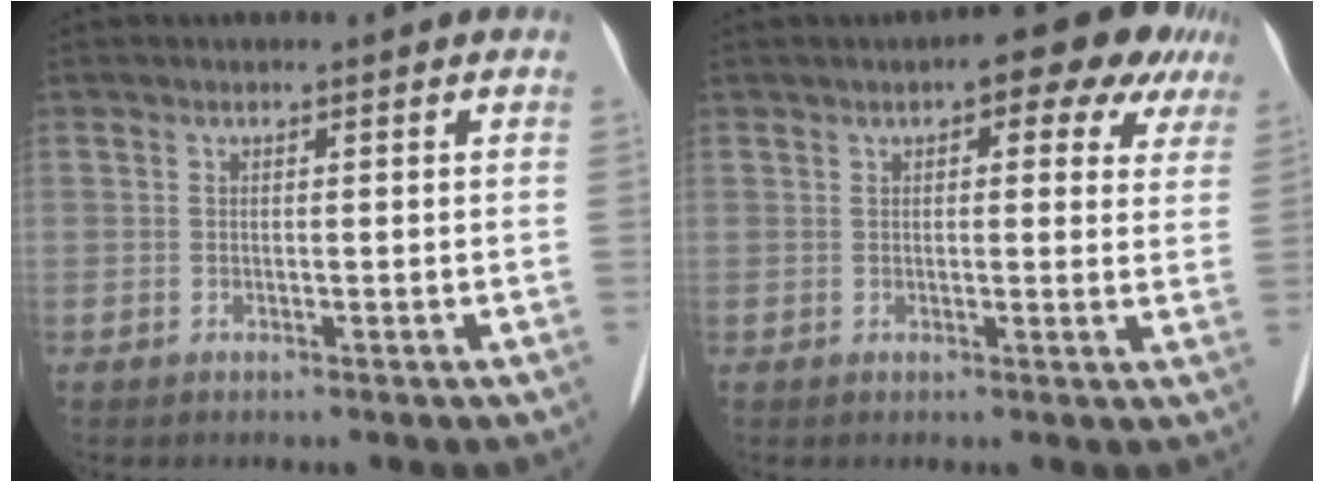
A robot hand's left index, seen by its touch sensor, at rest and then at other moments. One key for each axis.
{"total": 8.7, "fx": 5.3, "fy": 3.4, "fz": 6.1, "tx": -0.063, "ty": 0.023, "tz": 0.057}